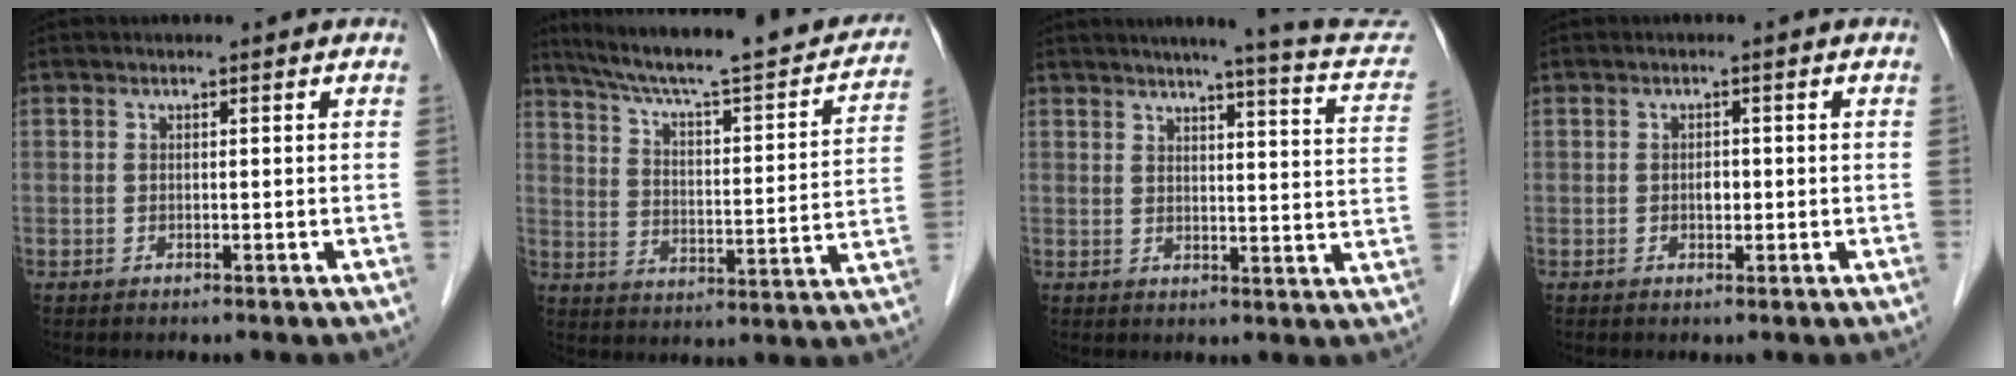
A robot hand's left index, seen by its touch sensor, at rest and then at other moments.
{"total": 25.2, "force": [21.8, 3.3, 12.2], "torque": [-0.189, -0.011, 0.294]}
{"total": 14.5, "force": [12.8, 0.4, 6.7], "torque": [-0.080, -0.037, 0.129]}
{"total": 1.3, "force": [-0.2, 0.8, 1.0], "torque": [-0.017, 0.002, -0.002]}